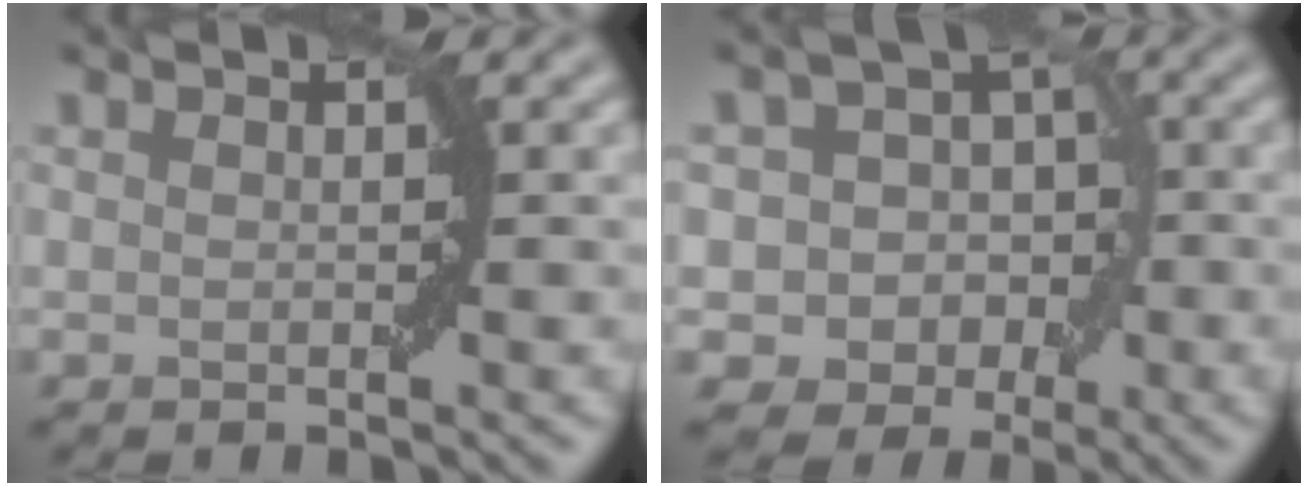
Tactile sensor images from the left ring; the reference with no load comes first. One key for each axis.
{"total": 7.4, "fx": -1.1, "fy": 6.8, "fz": 2.8, "tx": -0.018, "ty": 0.034, "tz": -0.051}